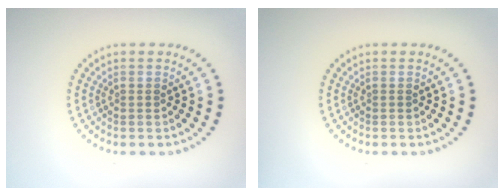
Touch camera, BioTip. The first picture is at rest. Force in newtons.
{"total": 0.0}